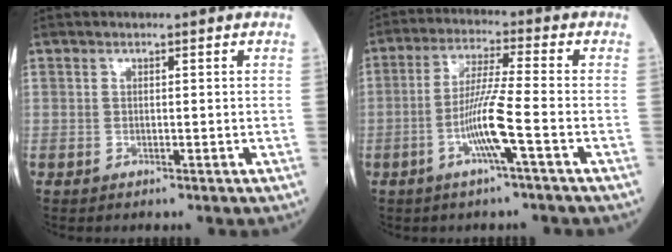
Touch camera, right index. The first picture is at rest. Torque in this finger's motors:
{"motor_torque": [1.30, -0.67, 0.87, 0.21]}